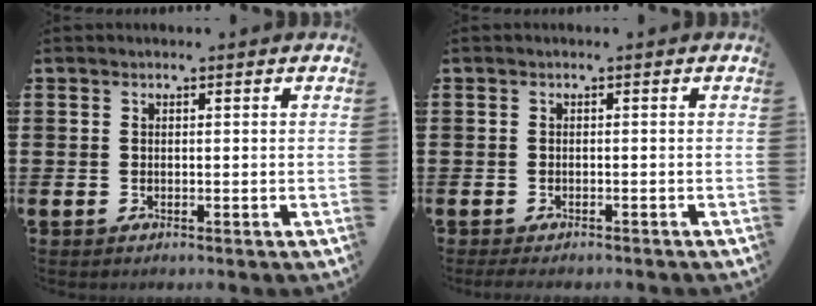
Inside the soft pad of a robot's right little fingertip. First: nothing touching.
{"total": 1.0, "force": [-0.9, 0.1, 0.4], "torque": [-0.009, -0.001, -0.018]}